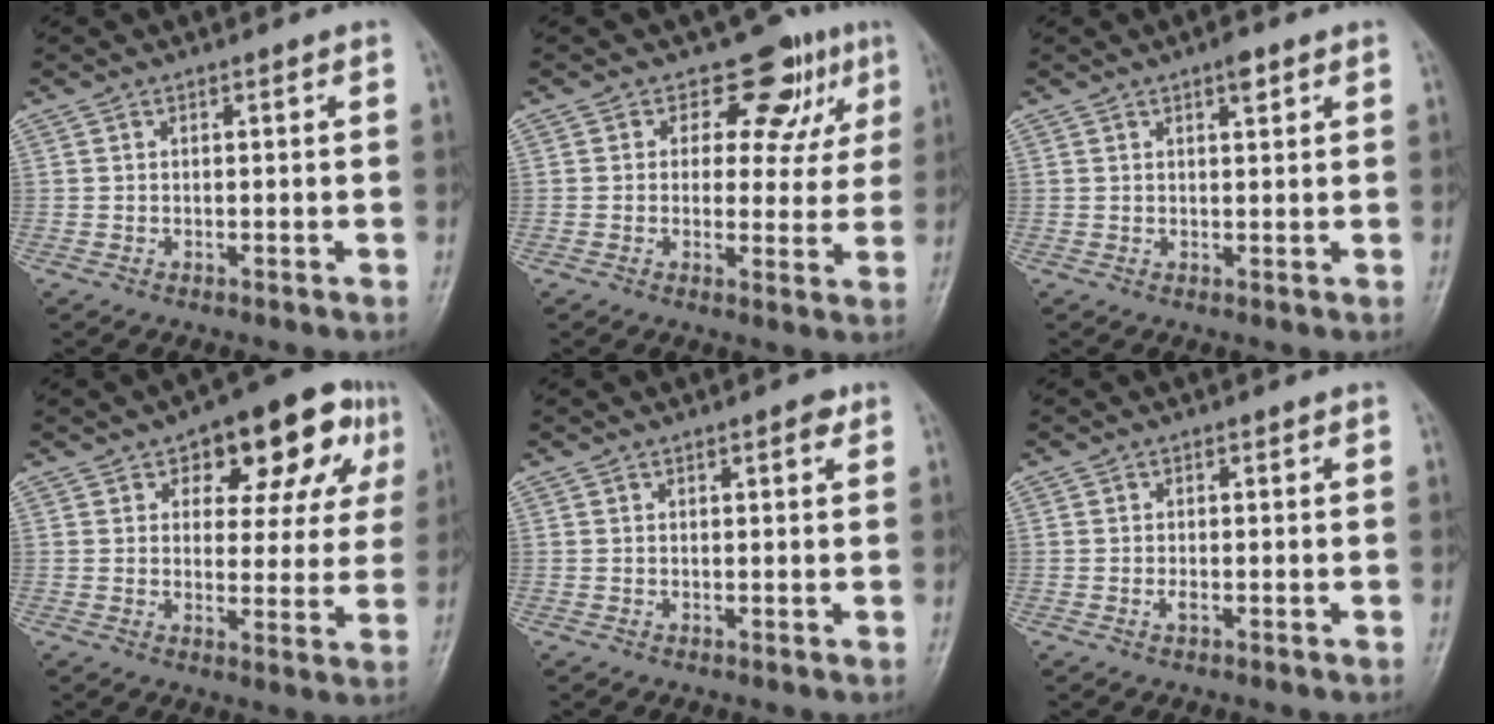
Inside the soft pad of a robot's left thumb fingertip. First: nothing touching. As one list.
[{"total": 9.3, "force": [5.1, 6.4, 4.5], "torque": [-0.005, -0.018, 0.058]}, {"total": 2.6, "force": [1.5, 1.1, 1.9], "torque": [-0.020, -0.005, 0.020]}, {"total": 15.3, "force": [7.1, 8.0, 10.9], "torque": [-0.084, -0.001, 0.090]}, {"total": 2.1, "force": [1.0, 0.9, 1.6], "torque": [-0.012, -0.001, 0.013]}, {"total": 1.2, "force": [-0.3, 0.7, 1.0], "torque": [-0.016, -0.002, -0.009]}]